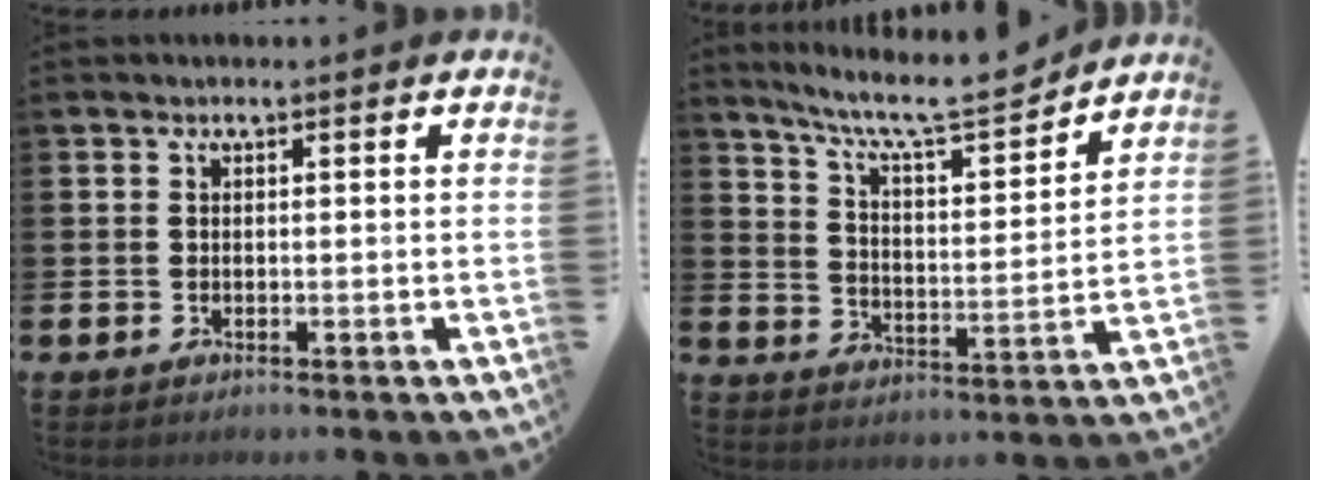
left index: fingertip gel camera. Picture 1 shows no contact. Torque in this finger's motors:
{"motor_torque": [0.91, -1.23, 0.42, 0.14]}